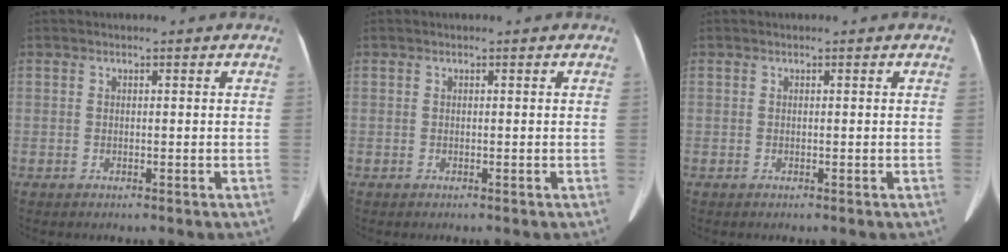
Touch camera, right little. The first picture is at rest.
{"total": 0.0}
{"total": 0.0}